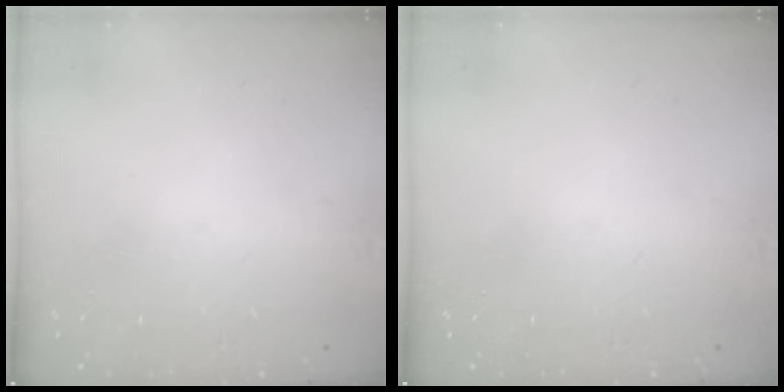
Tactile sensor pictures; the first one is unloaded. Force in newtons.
{"total": 0.0}